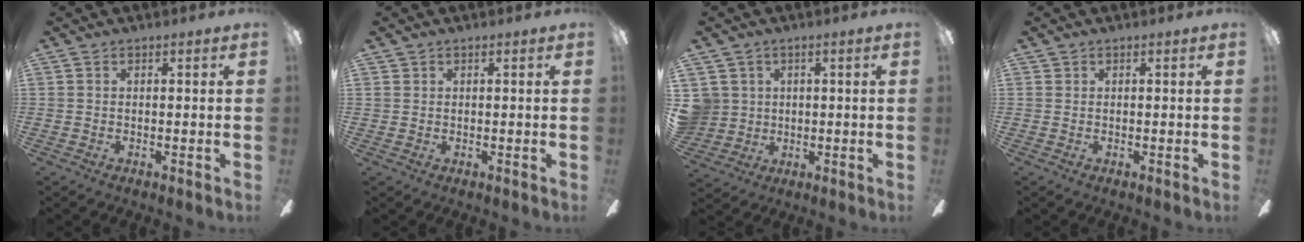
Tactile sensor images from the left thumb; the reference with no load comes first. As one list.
[{"total": 0.6, "force": [0.3, 0.5, -0.1], "torque": [0.002, 0.003, 0.006]}, {"total": 6.4, "force": [1.5, 6.2, 0.6], "torque": [-0.034, 0.003, 0.030]}, {"total": 0.0}]